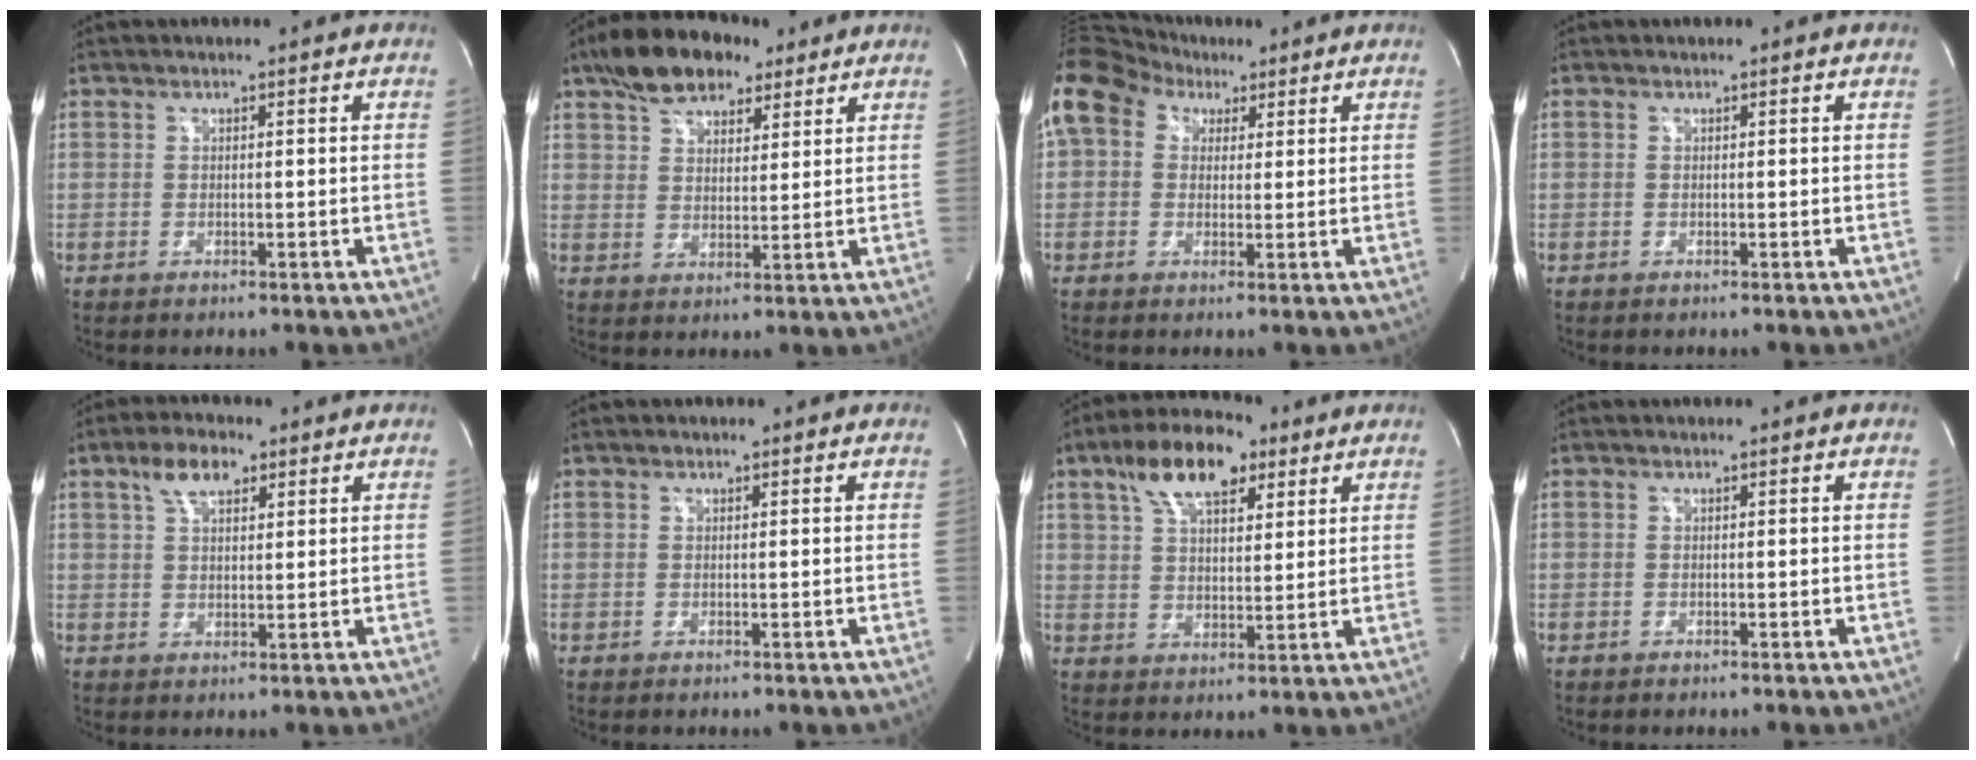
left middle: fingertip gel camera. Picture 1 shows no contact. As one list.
[{"total": 11.1, "force": [7.7, 5.2, 6.1], "torque": [-0.107, 0.029, 0.132]}, {"total": 13.5, "force": [6.5, 9.8, 6.7], "torque": [-0.171, 0.076, 0.116]}, {"total": 0.0}, {"total": 5.5, "force": [3.1, 2.5, 3.7], "torque": [-0.075, 0.016, 0.058]}, {"total": 0.6, "force": [0.4, 0.3, 0.3], "torque": [-0.006, 0.004, 0.006]}, {"total": 11.4, "force": [6.5, 4.9, 8.0], "torque": [-0.145, 0.025, 0.114]}, {"total": 0.0}]